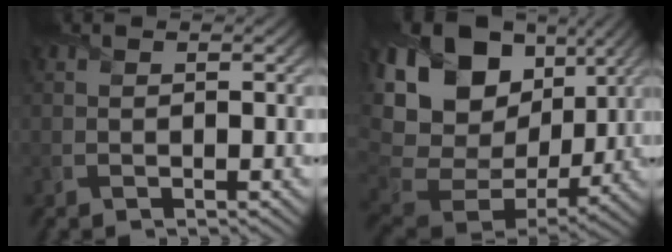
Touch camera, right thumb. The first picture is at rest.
{"total": 18.7, "force": [6.7, 12.9, 11.7], "torque": [-0.248, 0.034, 0.131]}